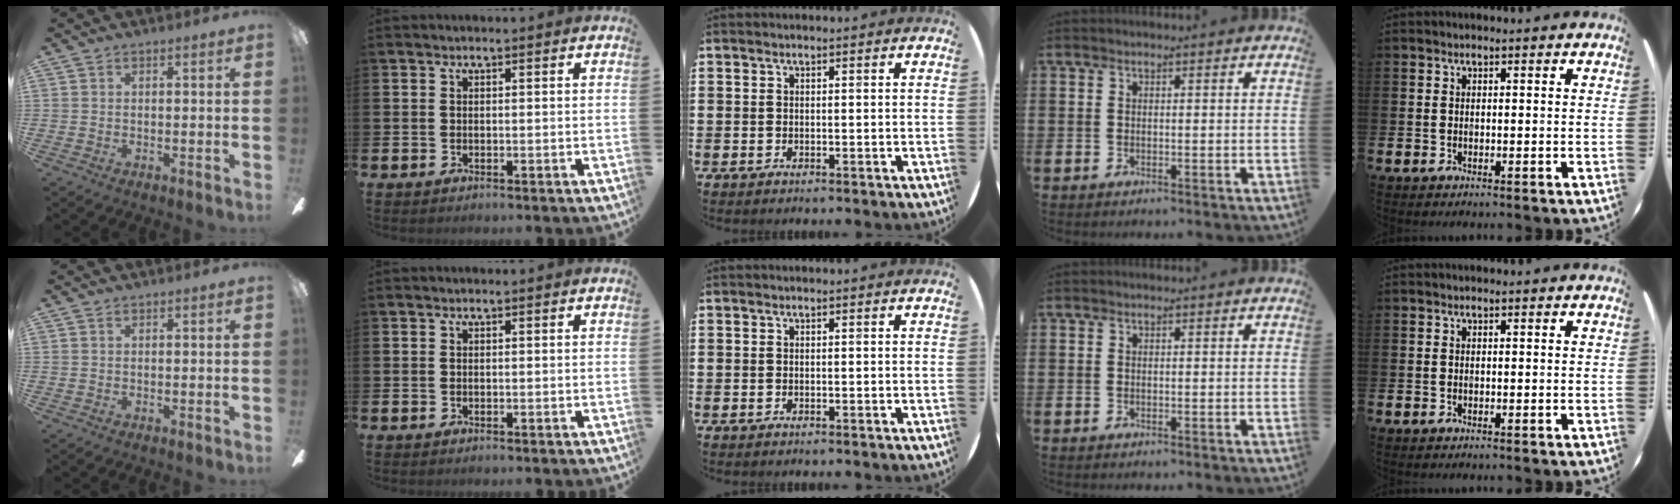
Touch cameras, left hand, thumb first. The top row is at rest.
{}